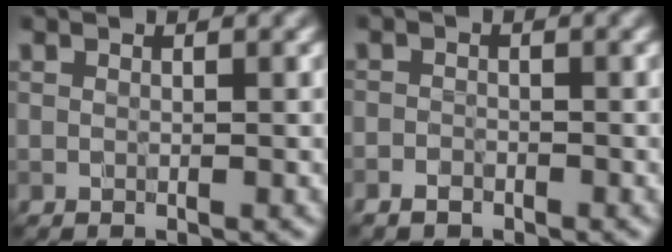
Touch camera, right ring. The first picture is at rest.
{"total": 1.1, "force": [-0.9, 0.6, 0.2], "torque": [0.000, 0.000, -0.020]}